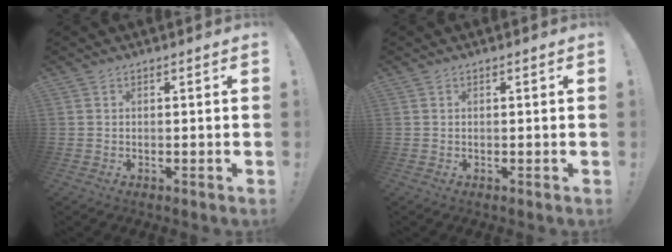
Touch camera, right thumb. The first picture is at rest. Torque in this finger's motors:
{"motor_torque": [-0.07, 0.11, -0.15, 0.12, 0.00]}